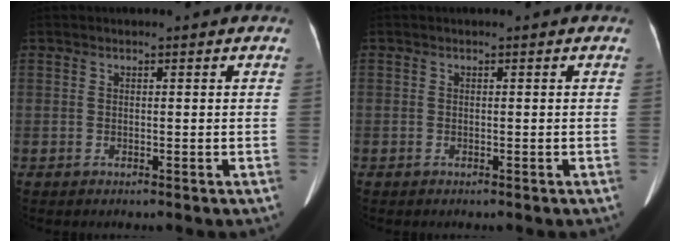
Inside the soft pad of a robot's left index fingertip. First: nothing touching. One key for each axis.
{"total": 0.6, "fx": -0.4, "fy": 0.5, "fz": -0.1, "tx": 0.006, "ty": 0.008, "tz": -0.007}